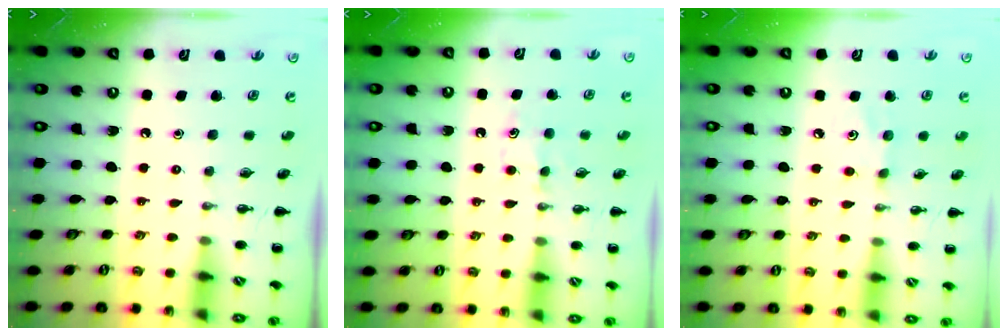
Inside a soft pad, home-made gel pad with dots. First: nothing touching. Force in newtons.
{"total": 4.6, "press": 4.4, "slide": 1.4}
{"total": 4.1, "press": 4.0, "slide": 0.9}